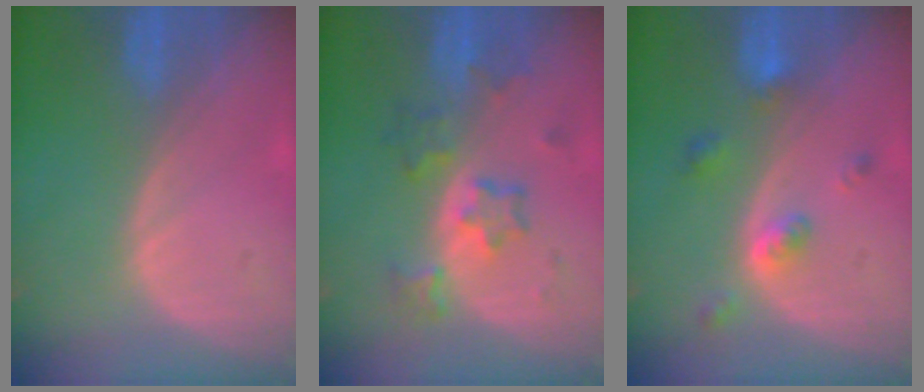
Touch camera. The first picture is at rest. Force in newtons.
{"total": 5.9, "press": 5.9, "slide": 0.8}
{"total": 4.4, "press": 4.1, "slide": 1.6}